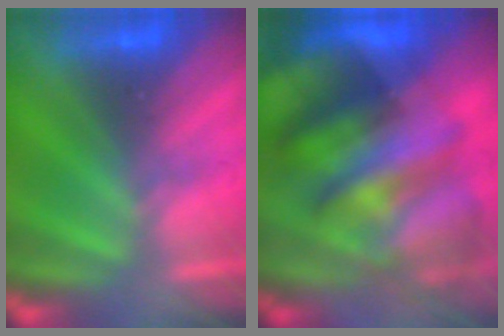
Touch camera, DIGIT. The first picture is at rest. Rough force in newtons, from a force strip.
{"total": 7.7}